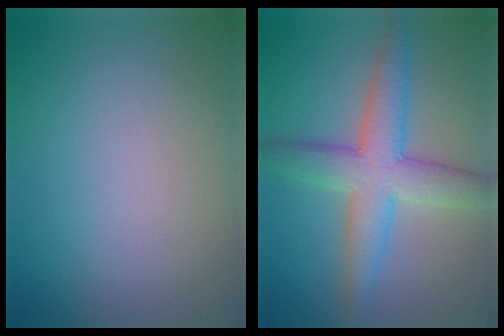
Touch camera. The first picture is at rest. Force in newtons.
{"total": 6.3, "press": 6.3, "slide": 0.4}